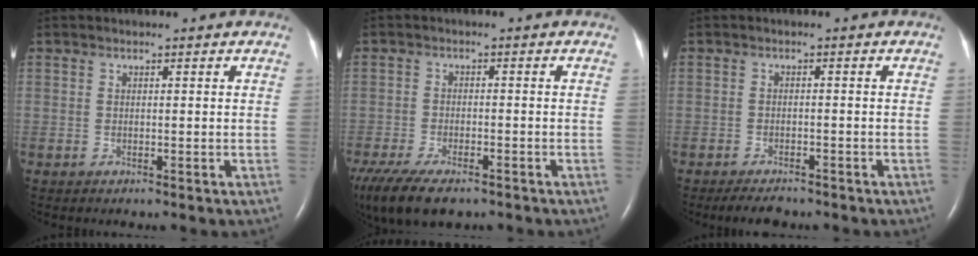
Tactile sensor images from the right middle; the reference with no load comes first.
{"total": 13.7, "force": [-9.7, 5.3, 8.1], "torque": [-0.186, -0.024, -0.152]}
{"total": 3.5, "force": [-3.0, 1.1, 1.5], "torque": [-0.027, -0.005, -0.044]}